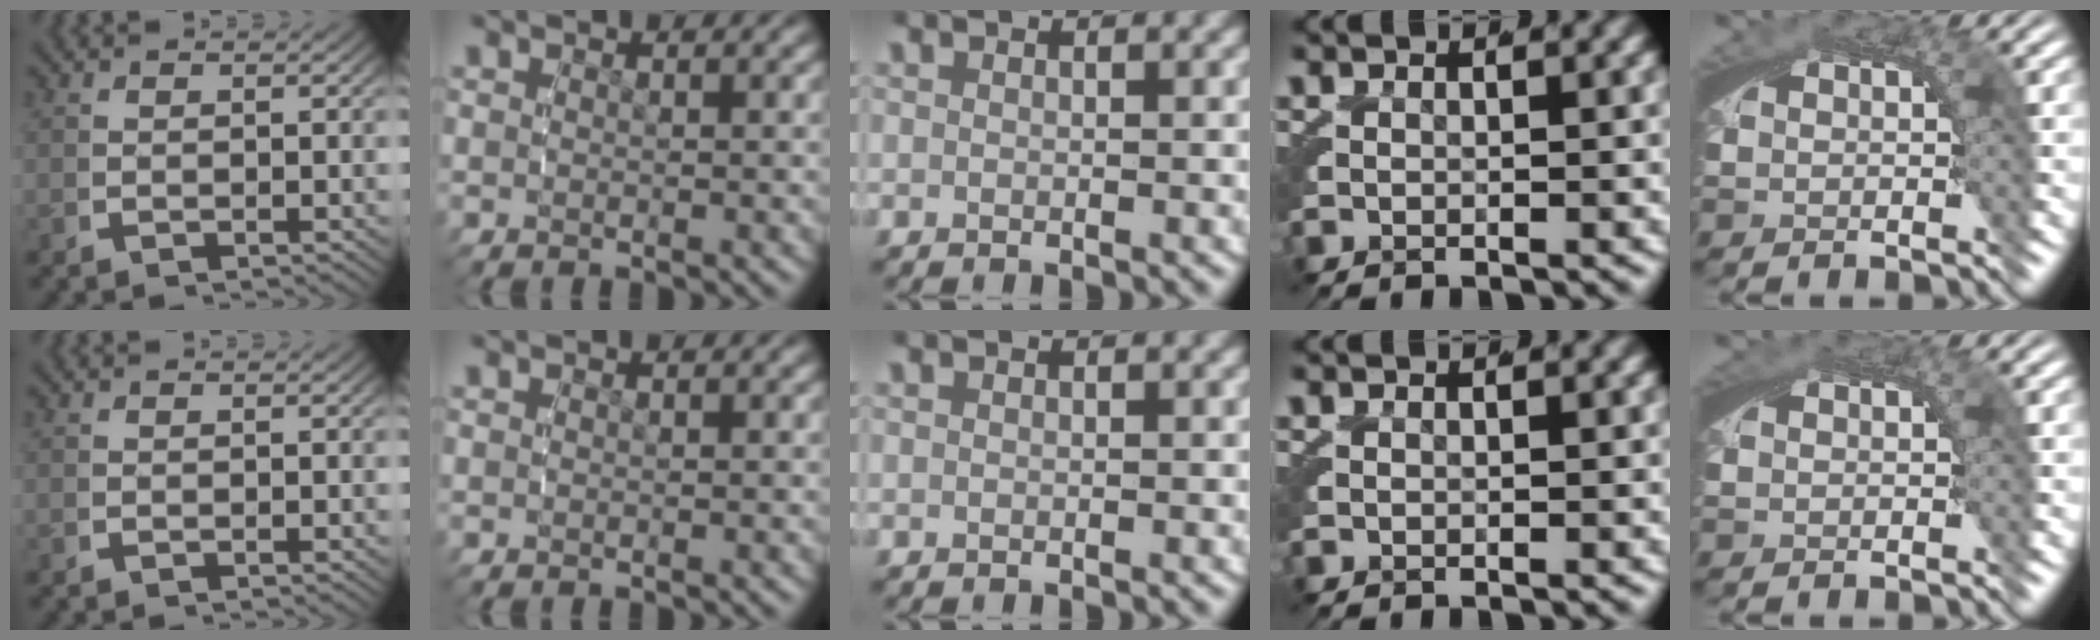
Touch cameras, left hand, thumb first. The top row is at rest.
{"little": {"total": 0.6, "force": [0.2, 0.1, 0.5], "torque": [-0.008, 0.002, 0.005]}}